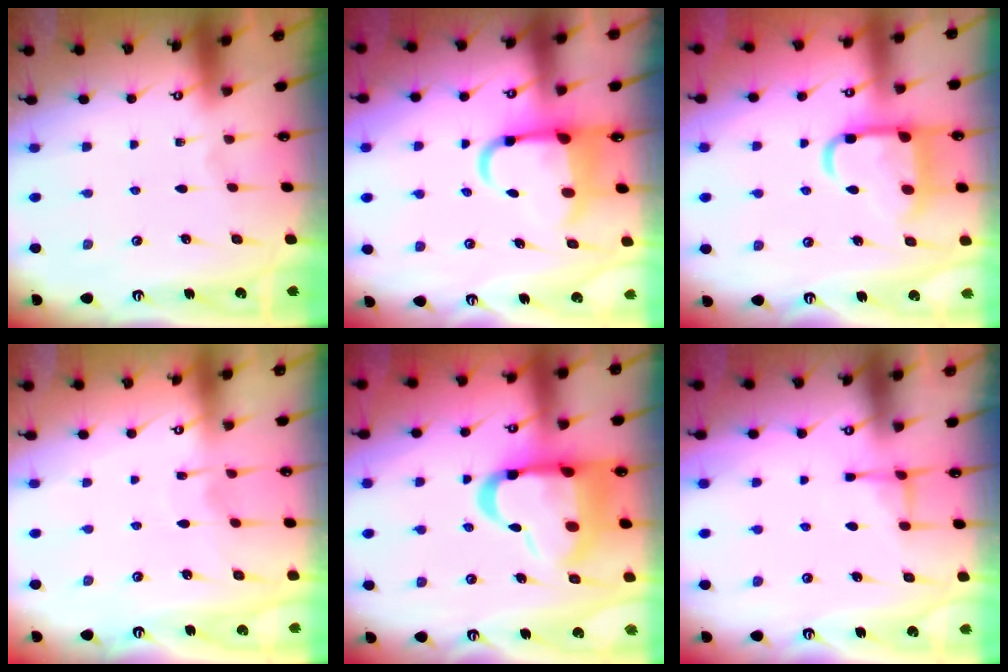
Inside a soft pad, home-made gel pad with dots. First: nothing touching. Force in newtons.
{"total": 8.1, "press": 7.9, "slide": 2.1}
{"total": 13.9, "press": 13.8, "slide": 1.4}
{"total": 3.9, "press": 3.9, "slide": 0.3}
{"total": 20.4, "press": 20.3, "slide": 2.4}
{"total": 3.9, "press": 3.8, "slide": 0.7}